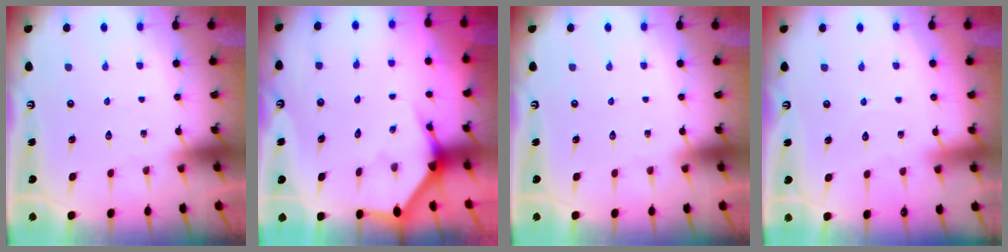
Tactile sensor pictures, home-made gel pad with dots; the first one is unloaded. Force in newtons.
{"total": 3.5, "press": 3.5, "slide": 0.2}
{"total": 0.0}
{"total": 2.9, "press": 2.9, "slide": 0.2}